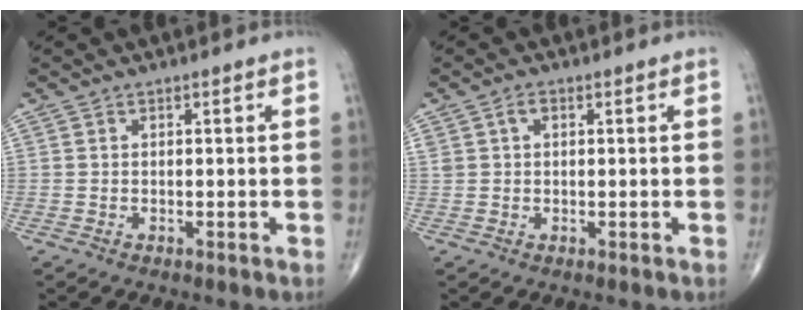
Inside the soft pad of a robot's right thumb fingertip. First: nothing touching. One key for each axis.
{"total": 2.0, "fx": 0.7, "fy": 1.3, "fz": 1.3, "tx": -0.024, "ty": 0.011, "tz": 0.016}